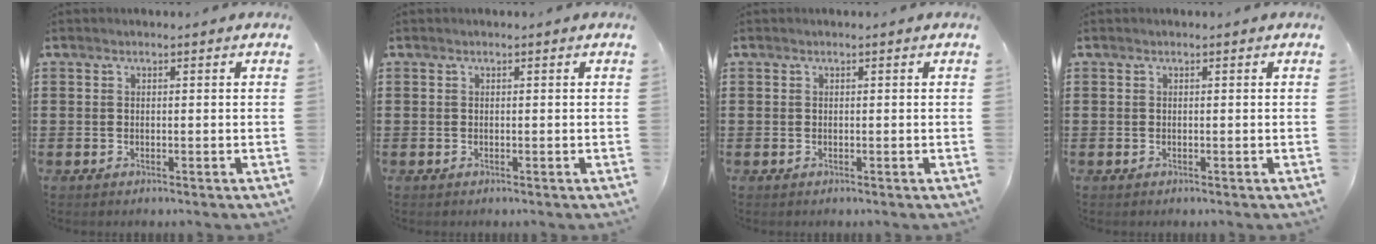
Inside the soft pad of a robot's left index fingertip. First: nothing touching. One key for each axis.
{"total": 0.0}
{"total": 0.0}
{"total": 0.0}